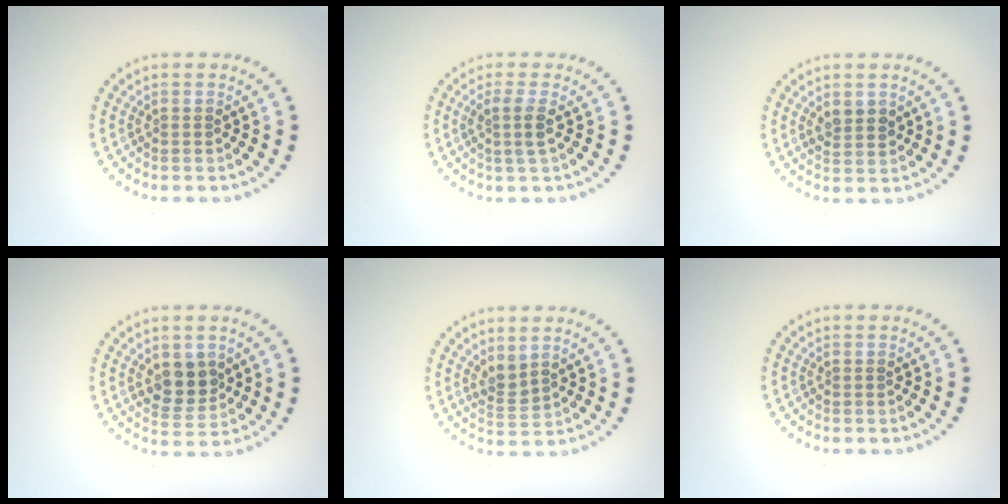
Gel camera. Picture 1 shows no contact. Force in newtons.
{"total": 1.8, "press": 1.5, "slide": 1.0}
{"total": 1.9, "press": 1.8, "slide": 0.6}
{"total": 3.4, "press": 3.2, "slide": 1.0}
{"total": 1.8, "press": 1.5, "slide": 1.1}
{"total": 0.0}